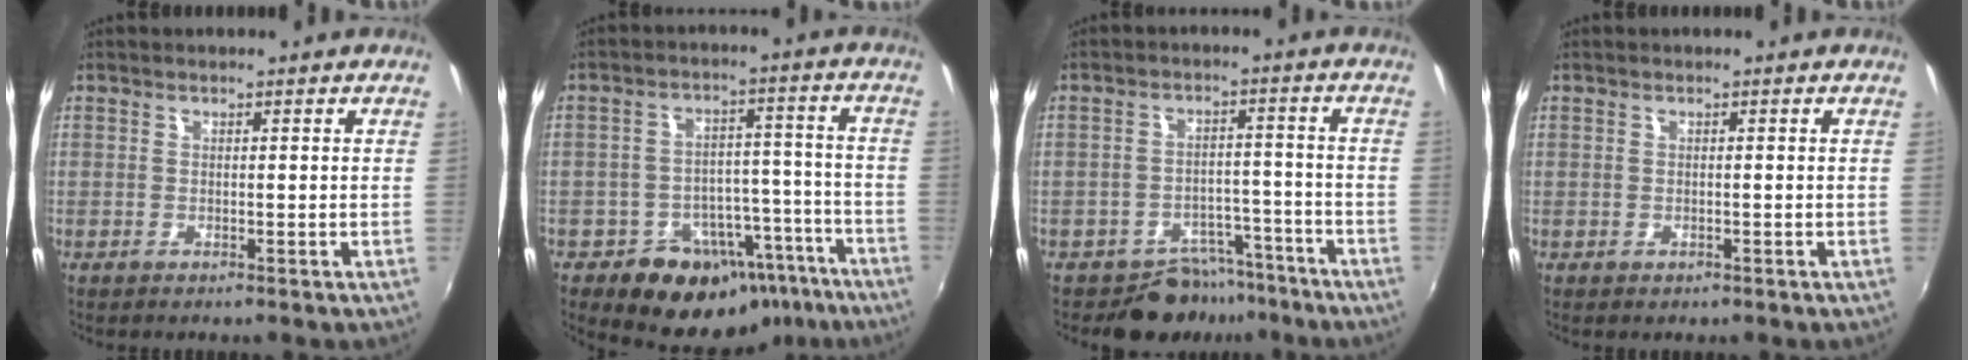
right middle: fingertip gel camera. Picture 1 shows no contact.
{"total": 16.1, "force": [-10.6, 10.7, 5.5], "torque": [-0.097, 0.044, -0.122]}
{"total": 7.2, "force": [-5.9, 4.2, 0.7], "torque": [-0.009, 0.028, -0.076]}
{"total": 0.7, "force": [-0.3, 0.7, 0.0], "torque": [0.002, -0.003, -0.004]}